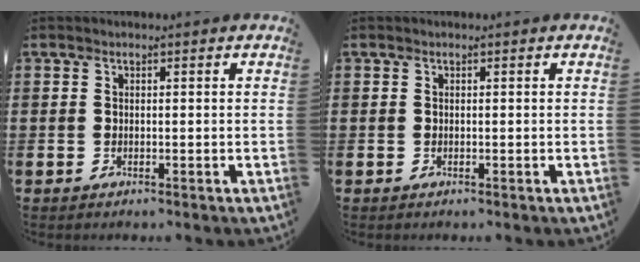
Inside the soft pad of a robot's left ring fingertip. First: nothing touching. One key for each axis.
{"total": 0.0}